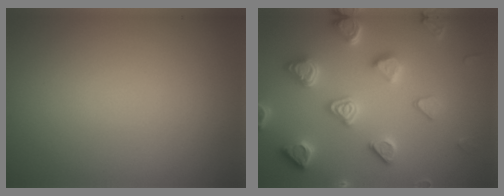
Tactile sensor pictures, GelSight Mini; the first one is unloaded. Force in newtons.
{"total": 5.0, "press": 4.8, "slide": 1.2}